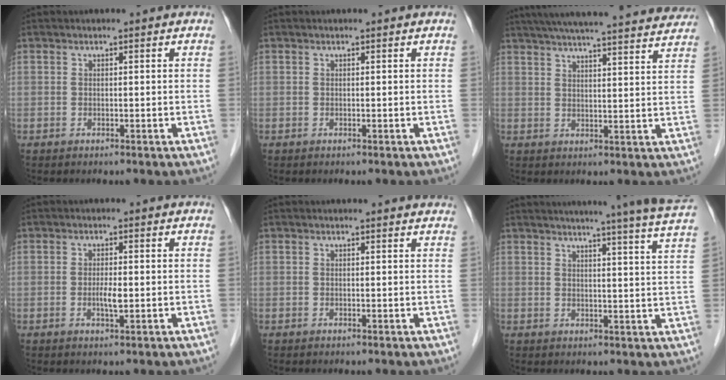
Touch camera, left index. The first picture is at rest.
{"total": 0.0}
{"total": 27.4, "force": [25.0, 2.3, 10.9], "torque": [-0.180, -0.010, 0.316]}
{"total": 2.2, "force": [-0.5, 0.5, 2.1], "torque": [-0.041, -0.004, -0.009]}
{"total": 2.3, "force": [2.2, 0.5, 0.5], "torque": [-0.009, 0.001, 0.011]}
{"total": 17.6, "force": [15.5, -1.8, 8.1], "torque": [-0.120, -0.050, 0.174]}